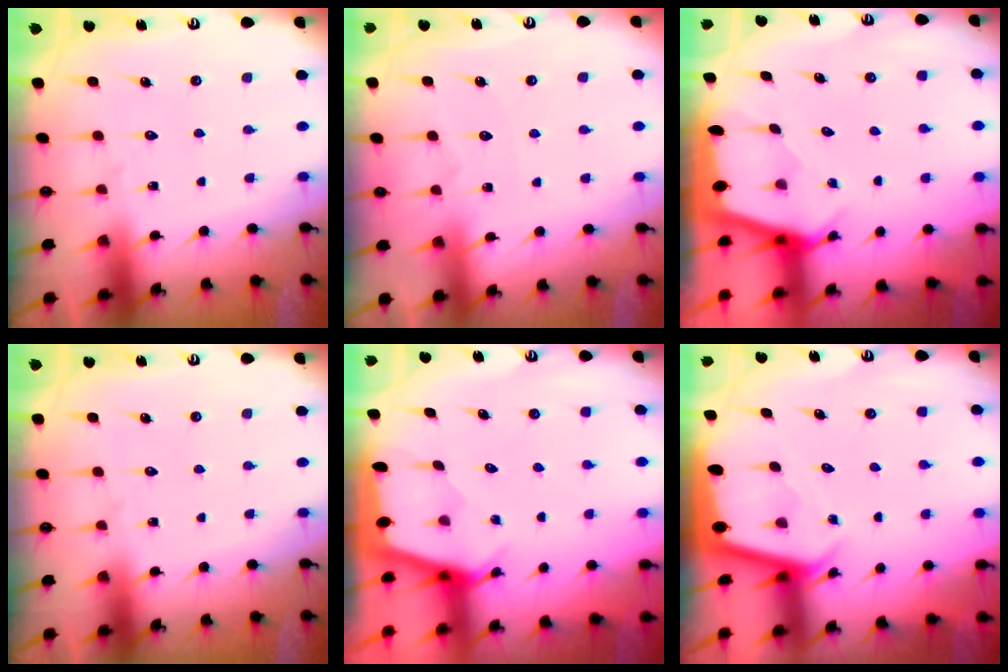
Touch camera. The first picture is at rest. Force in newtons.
{"total": 2.8, "press": 2.8, "slide": 0.5}
{"total": 2.1, "press": 2.1, "slide": 0.1}
{"total": 0.0}
{"total": 2.2, "press": 2.2, "slide": 0.3}
{"total": 2.2, "press": 2.2, "slide": 0.2}